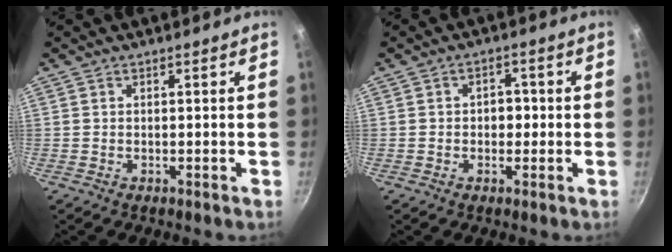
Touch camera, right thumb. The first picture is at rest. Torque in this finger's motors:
{"motor_torque": [-0.30, 0.50, 0.24, 0.49, 0.03]}